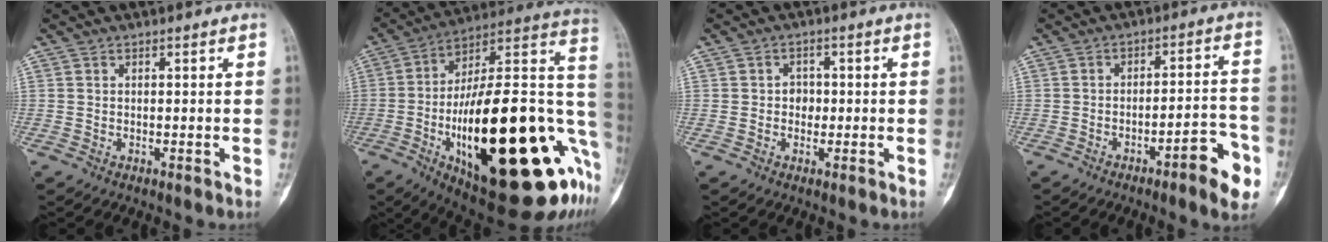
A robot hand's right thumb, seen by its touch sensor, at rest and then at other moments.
{"total": 39.4, "force": [-8.7, 13.8, 35.8], "torque": [-0.457, 0.026, -0.126]}
{"total": 2.5, "force": [-0.2, 2.1, 1.3], "torque": [-0.003, 0.007, -0.008]}
{"total": 9.6, "force": [-5.0, 2.2, 7.9], "torque": [-0.099, 0.035, -0.067]}